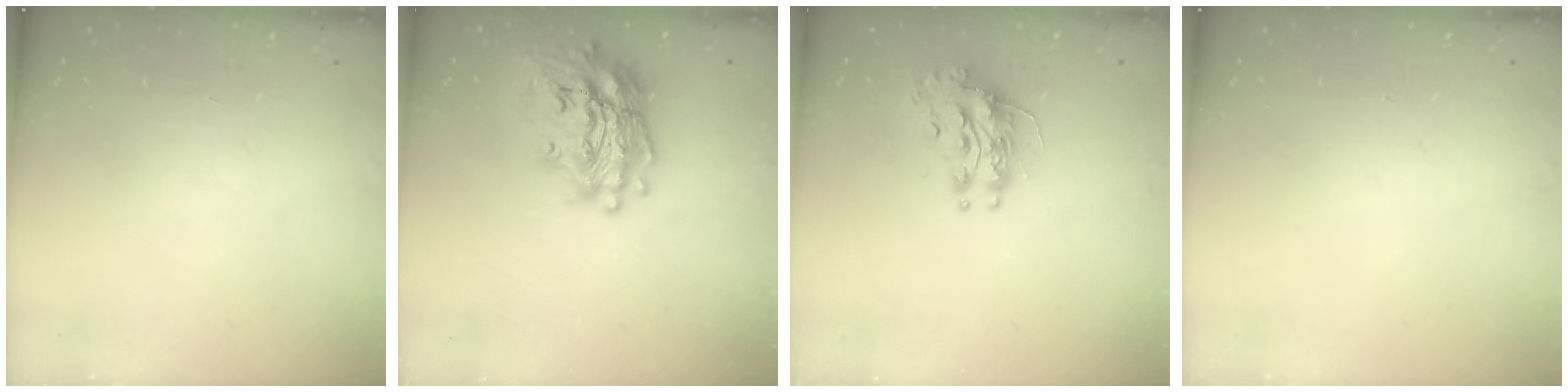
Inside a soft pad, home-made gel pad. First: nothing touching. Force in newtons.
{"total": 19.7, "press": 19.5, "slide": 2.7}
{"total": 10.5, "press": 10.5, "slide": 0.3}
{"total": 0.0}